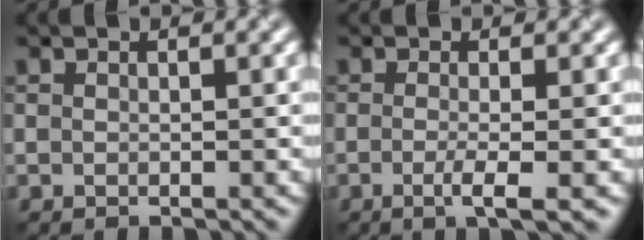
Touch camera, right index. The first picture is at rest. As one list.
[{"total": 2.8, "force": [-0.7, 0.8, 2.6], "torque": [-0.043, -0.004, -0.014]}]